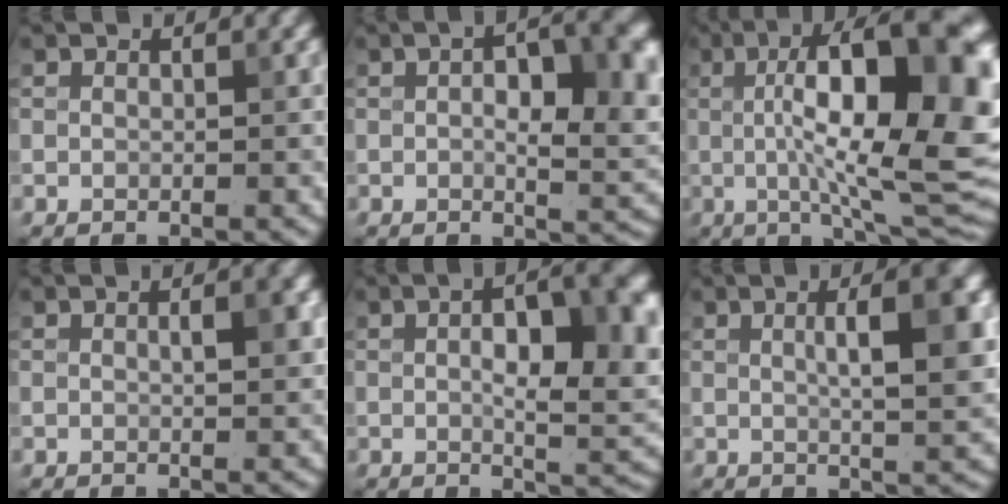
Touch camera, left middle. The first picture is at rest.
{"total": 9.7, "force": [1.5, 4.3, 8.6], "torque": [-0.114, 0.014, 0.021]}
{"total": 17.0, "force": [1.6, 5.0, 16.2], "torque": [-0.221, 0.018, 0.027]}
{"total": 2.3, "force": [0.6, 0.8, 2.1], "torque": [-0.025, 0.004, 0.015]}
{"total": 10.8, "force": [1.4, 4.2, 9.8], "torque": [-0.127, 0.006, 0.027]}
{"total": 5.8, "force": [1.2, 1.2, 5.6], "torque": [-0.077, 0.009, 0.024]}